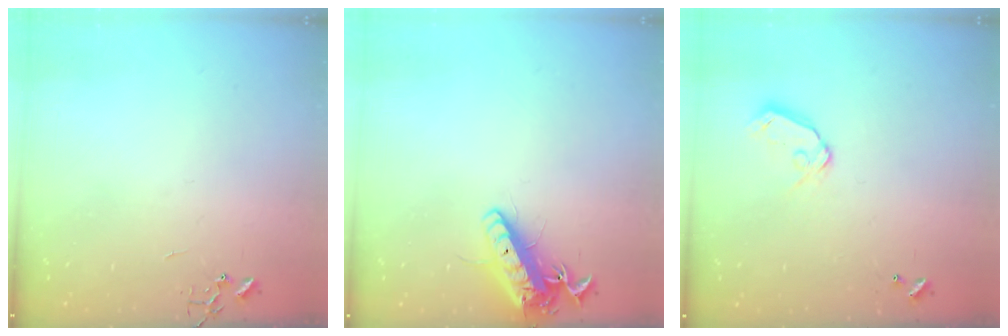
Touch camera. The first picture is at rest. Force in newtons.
{"total": 14.5, "press": 14.2, "slide": 2.8}
{"total": 7.1, "press": 7.1, "slide": 0.8}